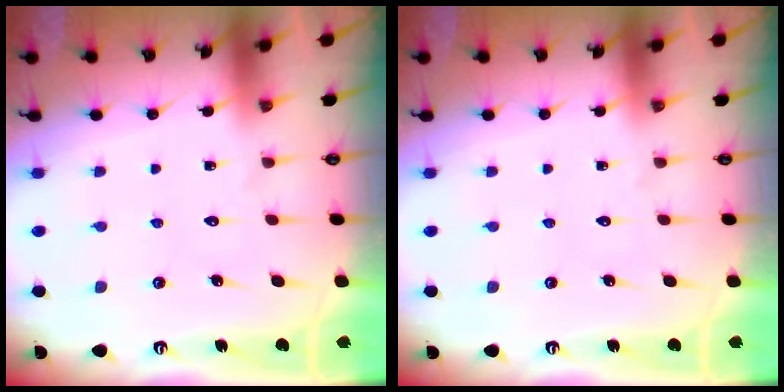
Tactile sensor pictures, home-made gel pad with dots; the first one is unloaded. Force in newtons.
{"total": 0.0}